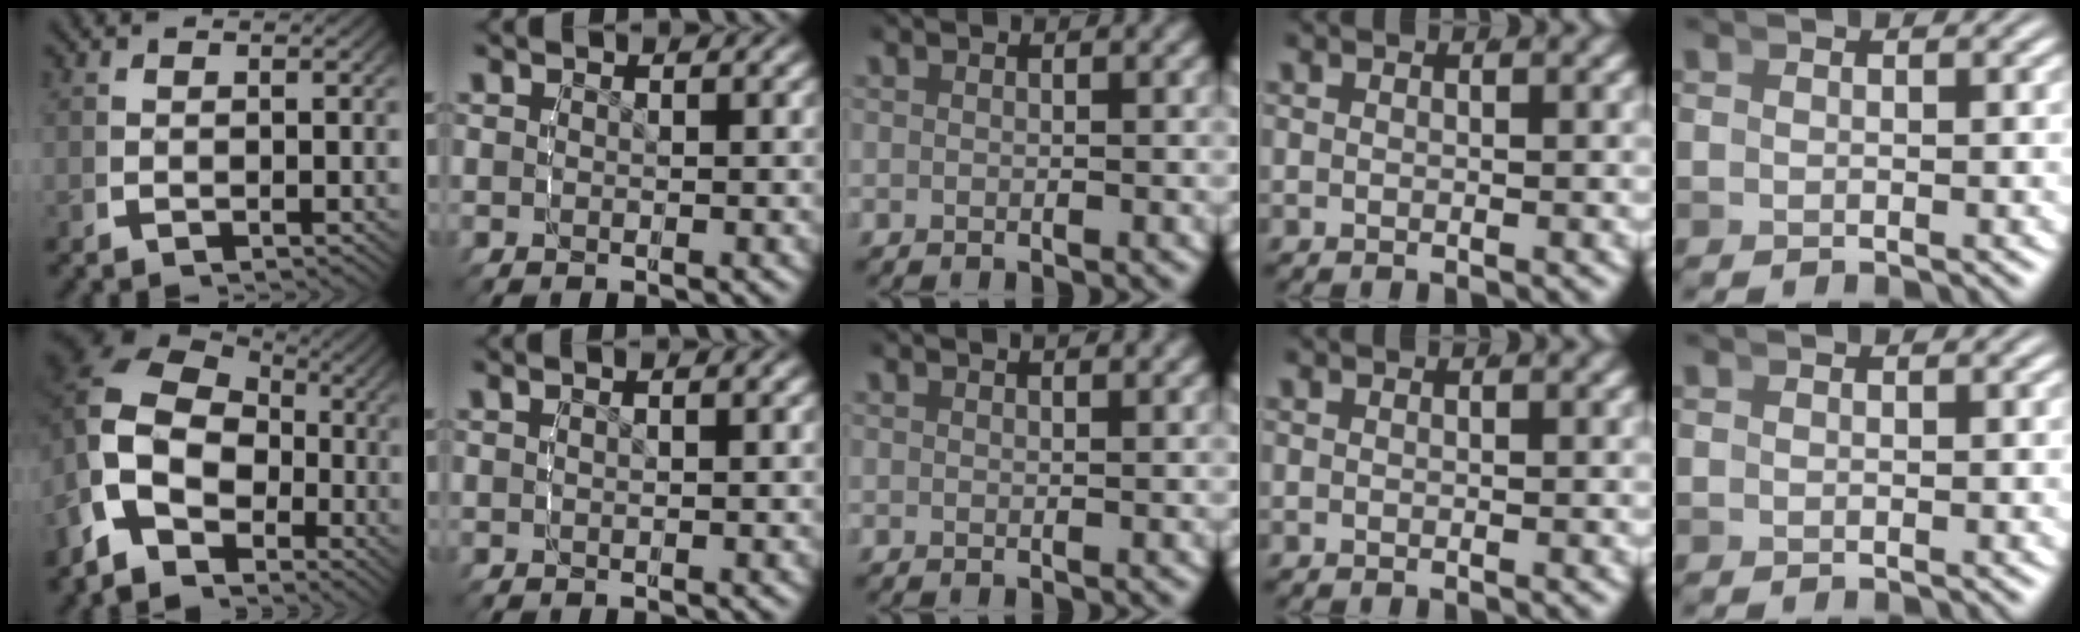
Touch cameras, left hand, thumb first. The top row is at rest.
{"thumb": {"total": 12.6, "force": [-0.3, 9.5, 8.2], "torque": [-0.188, -0.033, 0.001]}, "index": {"total": 1.0, "force": [0.3, 0.0, 0.9], "torque": [-0.011, 0.005, 0.007]}, "middle": {"total": 1.2, "force": [1.1, 0.0, 0.5], "torque": [0.002, 0.002, 0.014]}}